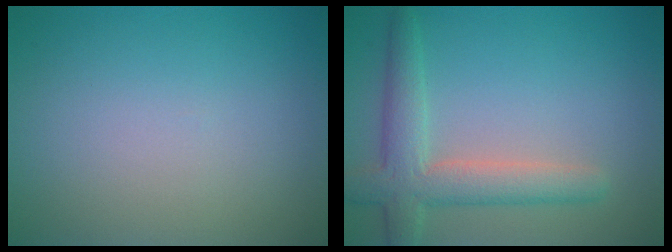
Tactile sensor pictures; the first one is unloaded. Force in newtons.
{"total": 4.7, "press": 4.7, "slide": 0.6}